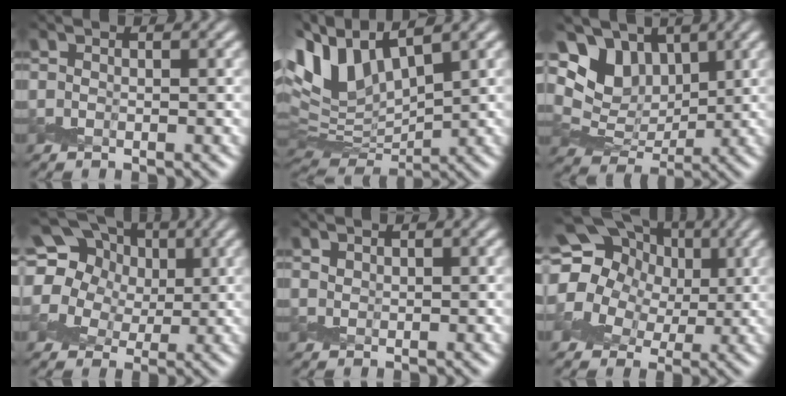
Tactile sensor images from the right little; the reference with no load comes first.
{"total": 7.5, "force": [4.2, 3.5, 5.2], "torque": [-0.118, 0.012, 0.079]}
{"total": 7.4, "force": [4.0, 4.6, 4.2], "torque": [-0.089, 0.010, 0.064]}
{"total": 16.6, "force": [7.1, 12.8, 7.8], "torque": [-0.181, 0.045, 0.109]}
{"total": 0.7, "force": [0.7, 0.2, 0.0], "torque": [-0.003, -0.001, 0.014]}
{"total": 15.4, "force": [5.5, 12.2, 7.6], "torque": [-0.149, 0.022, 0.078]}